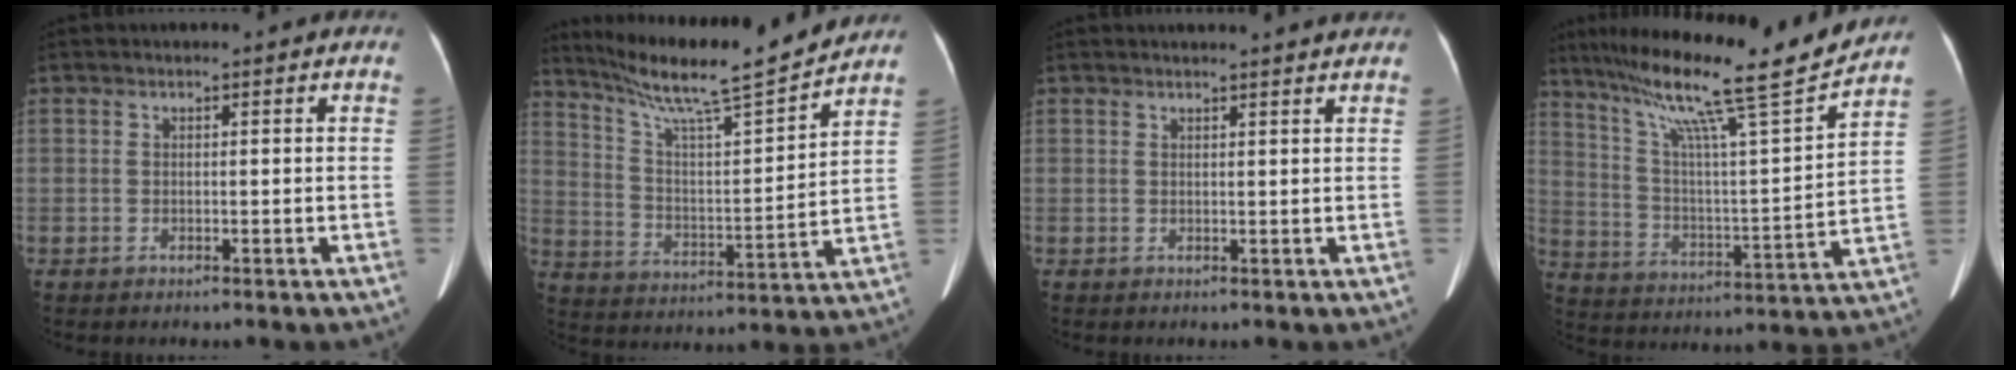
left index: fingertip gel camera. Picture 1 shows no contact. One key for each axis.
{"total": 17.2, "fx": 15.3, "fy": -0.7, "fz": 7.7, "tx": -0.136, "ty": -0.009, "tz": 0.250}
{"total": 3.9, "fx": 3.7, "fy": -0.5, "fz": 1.0, "tx": -0.012, "ty": 0.005, "tz": 0.038}
{"total": 21.4, "fx": 17.2, "fy": -0.5, "fz": 12.9, "tx": -0.216, "ty": 0.001, "tz": 0.273}